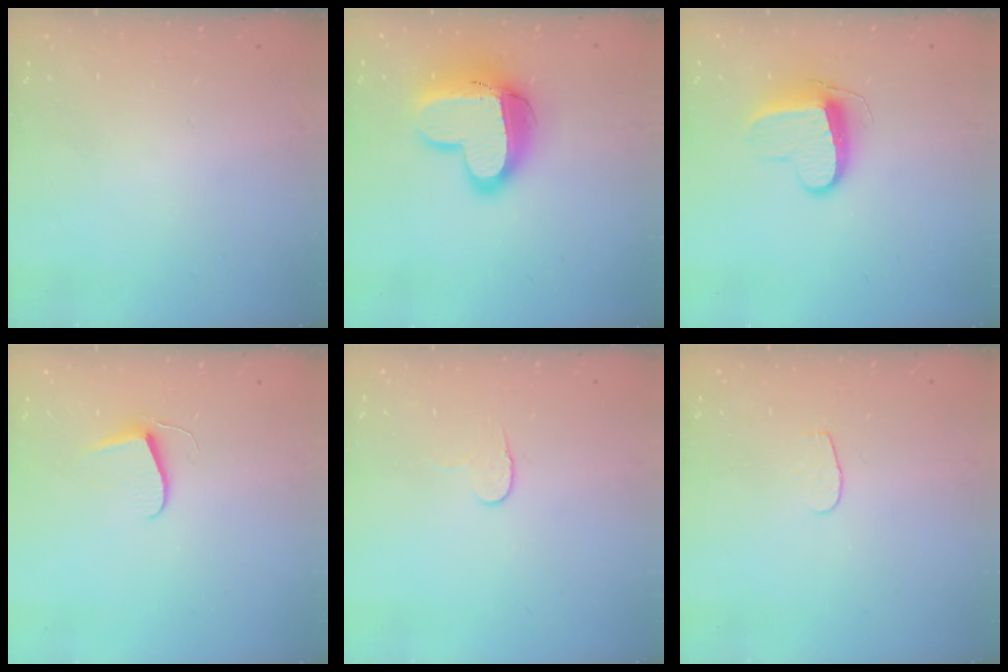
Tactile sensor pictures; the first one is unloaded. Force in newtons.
{"total": 16.3, "press": 16.2, "slide": 1.4}
{"total": 10.3, "press": 10.3, "slide": 0.4}
{"total": 6.2, "press": 6.1, "slide": 0.6}
{"total": 5.4, "press": 5.4, "slide": 0.5}
{"total": 3.2, "press": 3.2, "slide": 0.3}